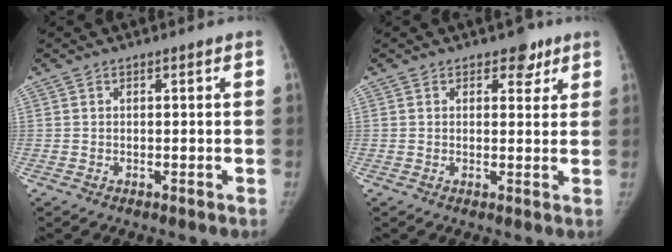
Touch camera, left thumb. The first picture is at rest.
{"total": 3.6, "force": [2.3, 2.3, 1.6], "torque": [0.005, -0.011, 0.029]}